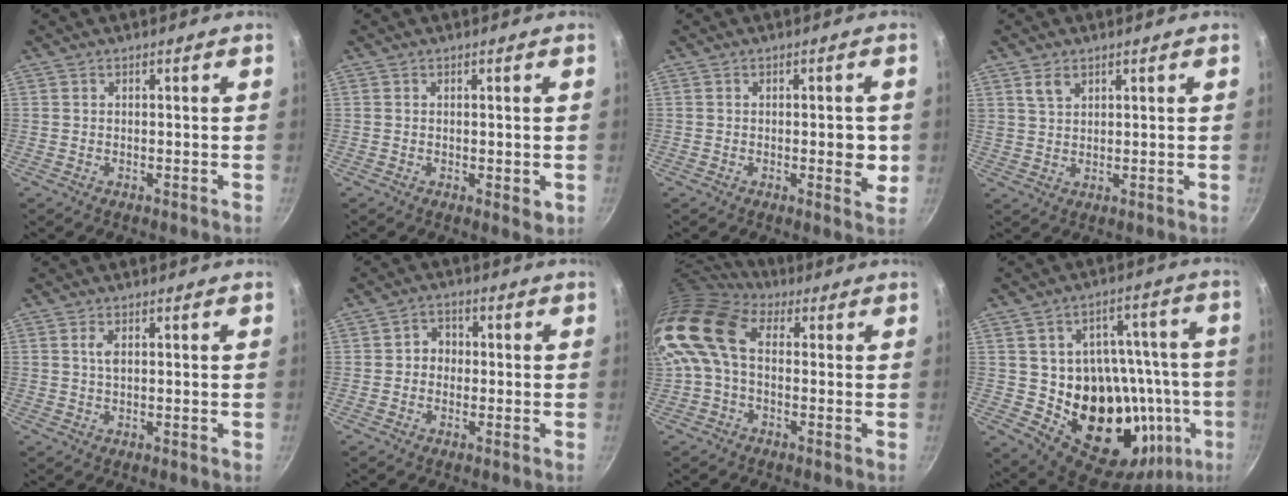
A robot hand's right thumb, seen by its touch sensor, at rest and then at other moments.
{"total": 1.9, "force": [-0.2, 0.9, 1.7], "torque": [-0.021, -0.007, -0.002]}
{"total": 5.2, "force": [-0.4, 2.1, 4.7], "torque": [-0.048, -0.006, -0.006]}
{"total": 3.6, "force": [2.1, 2.1, 2.1], "torque": [-0.033, -0.003, 0.044]}
{"total": 1.8, "force": [0.5, 0.7, 1.6], "torque": [-0.030, 0.000, 0.011]}
{"total": 3.7, "force": [-0.2, 3.3, 1.7], "torque": [-0.002, 0.010, -0.010]}
{"total": 13.8, "force": [1.2, 8.6, 10.7], "torque": [-0.212, 0.023, 0.004]}
{"total": 26.2, "force": [-4.5, 17.8, 18.6], "torque": [-0.208, 0.025, -0.047]}